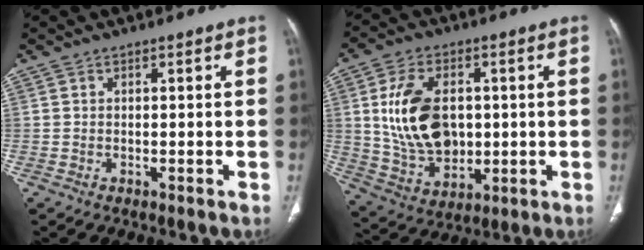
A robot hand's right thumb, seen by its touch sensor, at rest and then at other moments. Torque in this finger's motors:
{"motor_torque": [-0.05, 1.16, 1.30, 0.03, 0.15]}